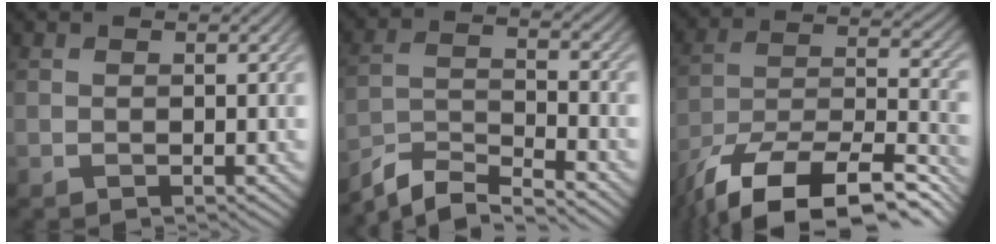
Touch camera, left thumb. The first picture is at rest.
{"total": 7.1, "force": [-6.3, 1.3, 3.0], "torque": [-0.063, -0.007, -0.123]}
{"total": 17.4, "force": [-13.2, 6.4, 9.5], "torque": [-0.197, -0.043, -0.194]}